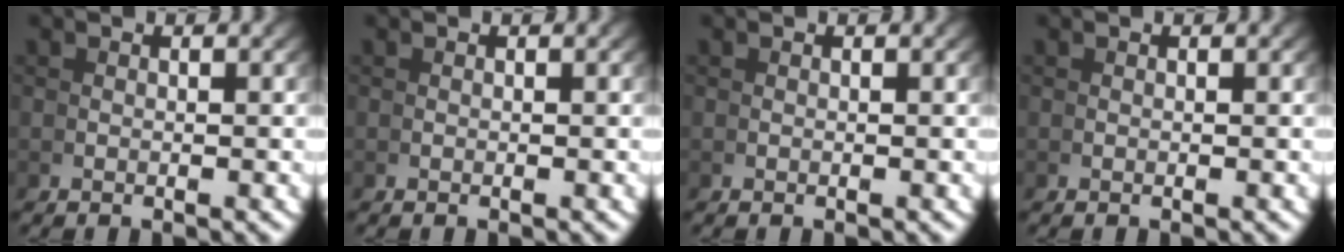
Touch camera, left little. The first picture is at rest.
{"total": 0.0}
{"total": 0.0}
{"total": 0.0}